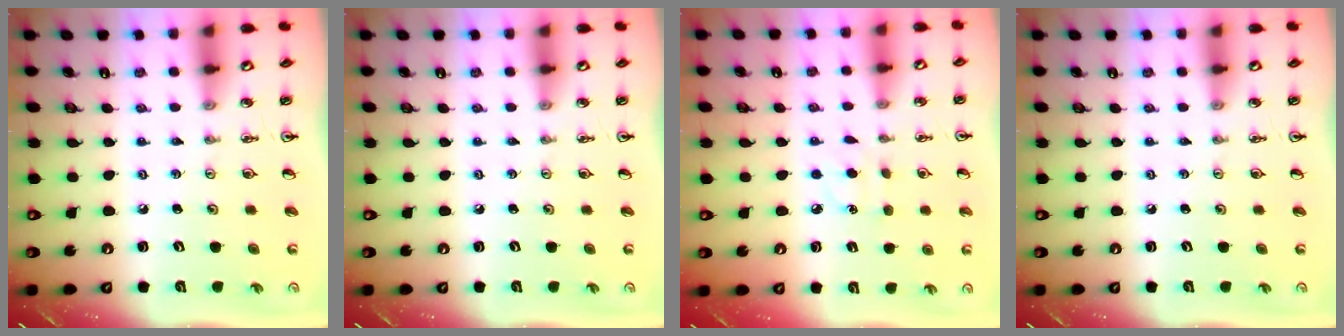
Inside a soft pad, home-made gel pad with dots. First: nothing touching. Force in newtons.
{"total": 0.0}
{"total": 5.0, "press": 4.9, "slide": 0.5}
{"total": 0.0}